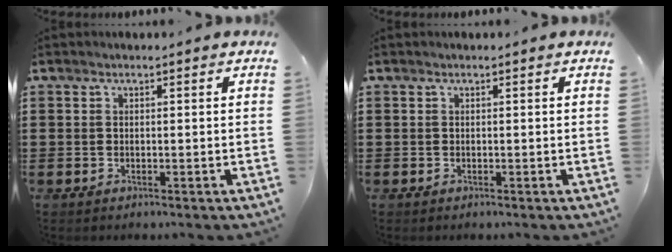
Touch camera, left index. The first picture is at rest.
{"total": 0.0}